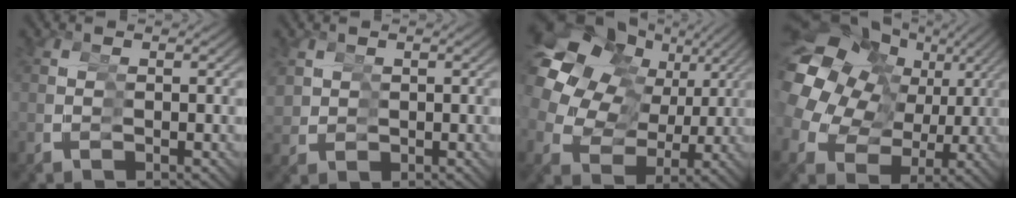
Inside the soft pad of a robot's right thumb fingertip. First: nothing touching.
{"total": 2.1, "force": [1.6, 1.4, -0.2], "torque": [-0.004, -0.004, 0.035]}
{"total": 12.7, "force": [4.9, 8.5, 8.2], "torque": [-0.166, 0.025, 0.071]}
{"total": 13.6, "force": [2.9, 9.6, 9.3], "torque": [-0.187, 0.007, 0.047]}